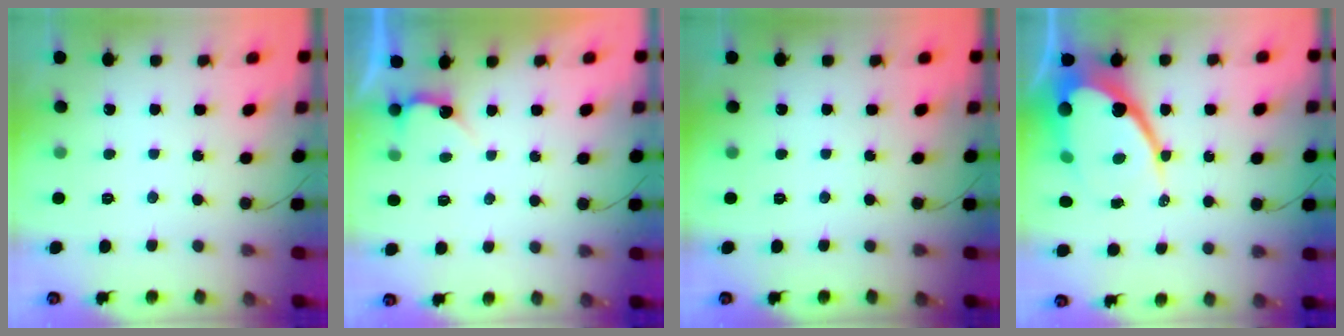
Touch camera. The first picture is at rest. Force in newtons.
{"total": 2.8, "press": 2.8, "slide": 0.2}
{"total": 0.0}
{"total": 20.2, "press": 20.1, "slide": 1.4}